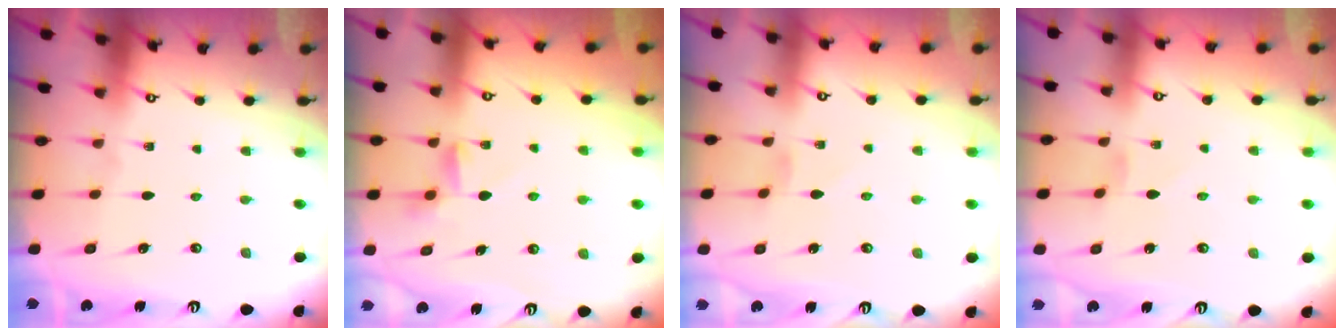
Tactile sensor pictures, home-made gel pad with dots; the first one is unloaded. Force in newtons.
{"total": 3.5, "press": 3.5, "slide": 0.3}
{"total": 0.7, "press": 0.6, "slide": 0.4}
{"total": 0.7, "press": 0.6, "slide": 0.4}